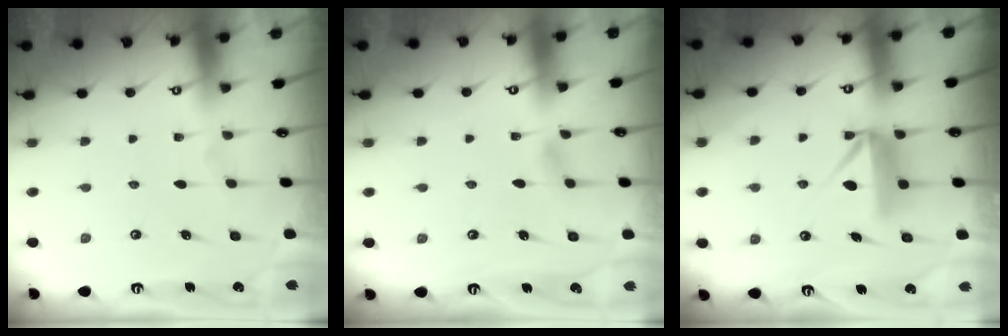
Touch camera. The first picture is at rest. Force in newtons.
{"total": 3.8, "press": 3.8, "slide": 0.4}
{"total": 8.5, "press": 8.5, "slide": 0.3}